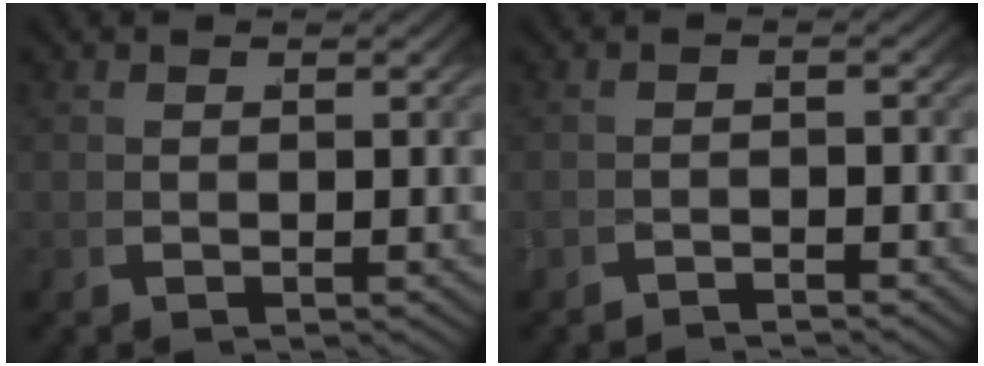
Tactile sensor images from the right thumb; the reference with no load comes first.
{"total": 1.7, "force": [-1.6, -0.6, -0.2], "torque": [0.013, -0.001, -0.030]}